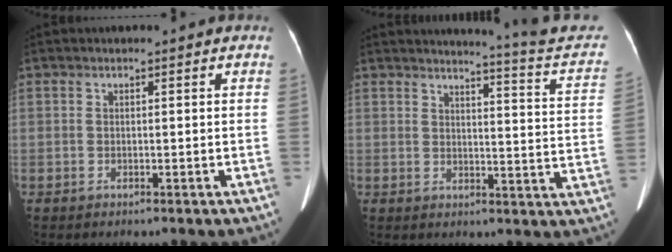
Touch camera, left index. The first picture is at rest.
{"total": 13.8, "force": [13.3, -0.9, 3.5], "torque": [-0.040, -0.084, 0.133]}